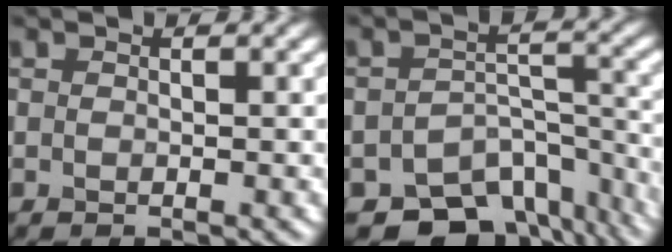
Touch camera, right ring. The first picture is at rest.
{"total": 9.8, "force": [-7.5, 5.4, 3.2], "torque": [-0.034, -0.009, -0.098]}